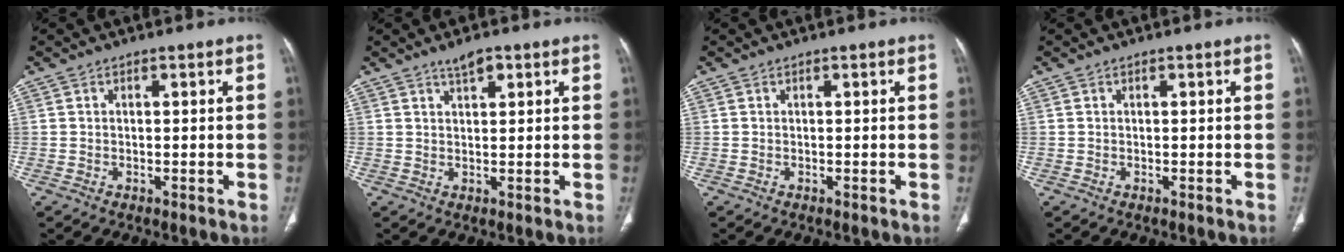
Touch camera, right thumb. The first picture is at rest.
{"total": 2.8, "force": [1.8, 0.9, 1.9], "torque": [-0.029, -0.010, 0.030]}
{"total": 0.0}
{"total": 0.0}